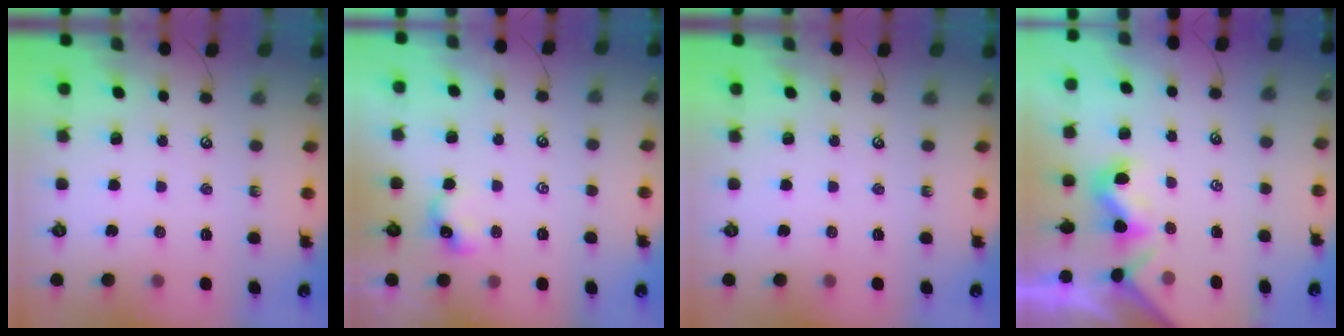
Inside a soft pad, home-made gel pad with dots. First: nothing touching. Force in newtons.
{"total": 0.0}
{"total": 0.0}
{"total": 1.5, "press": 1.4, "slide": 0.5}